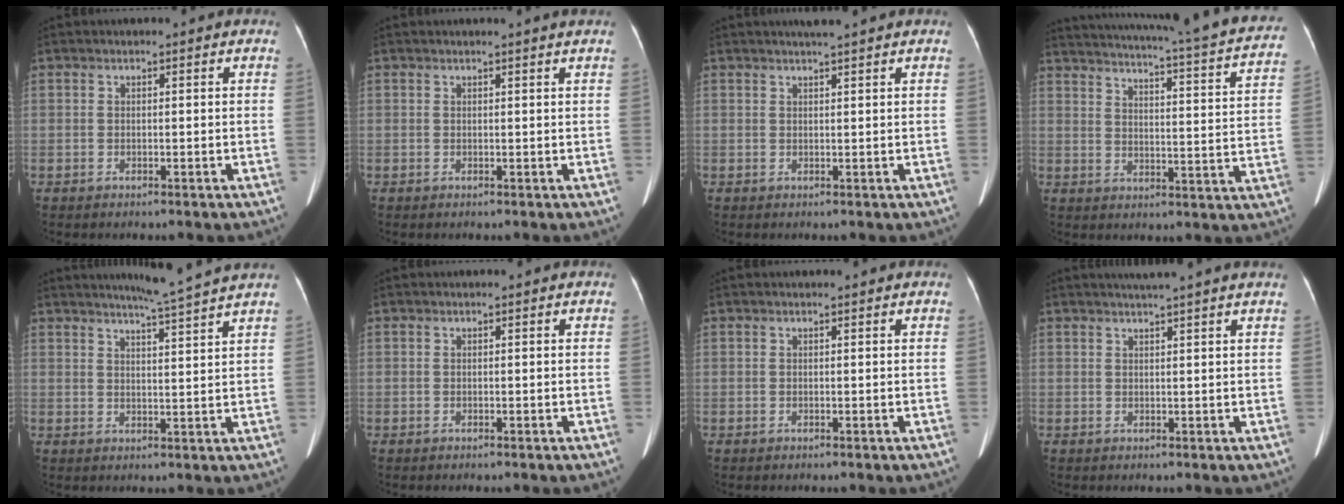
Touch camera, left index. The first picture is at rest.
{"total": 1.1, "force": [0.9, -0.3, 0.4], "torque": [-0.014, -0.004, 0.016]}
{"total": 2.1, "force": [1.9, -0.2, 1.0], "torque": [-0.010, 0.013, 0.033]}
{"total": 27.4, "force": [24.4, 1.9, 12.4], "torque": [-0.190, -0.054, 0.292]}
{"total": 8.1, "force": [7.3, -1.8, 3.2], "torque": [-0.052, -0.005, 0.095]}
{"total": 0.0}
{"total": 0.0}
{"total": 4.8, "force": [4.1, -1.0, 2.3], "torque": [-0.032, 0.016, 0.052]}